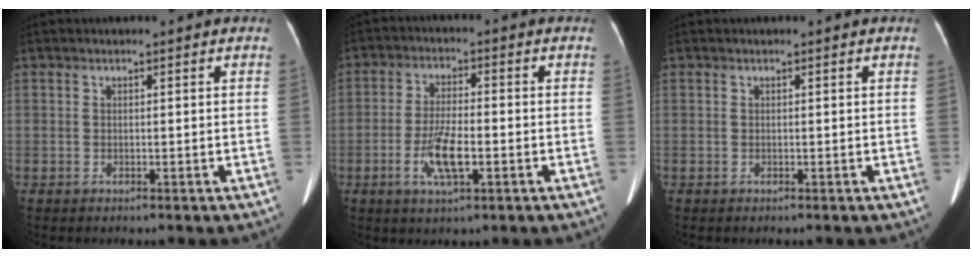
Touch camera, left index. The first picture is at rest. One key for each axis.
{"total": 6.8, "fx": -2.3, "fy": 1.6, "fz": 6.2, "tx": -0.126, "ty": -0.002, "tz": -0.041}
{"total": 0.0}